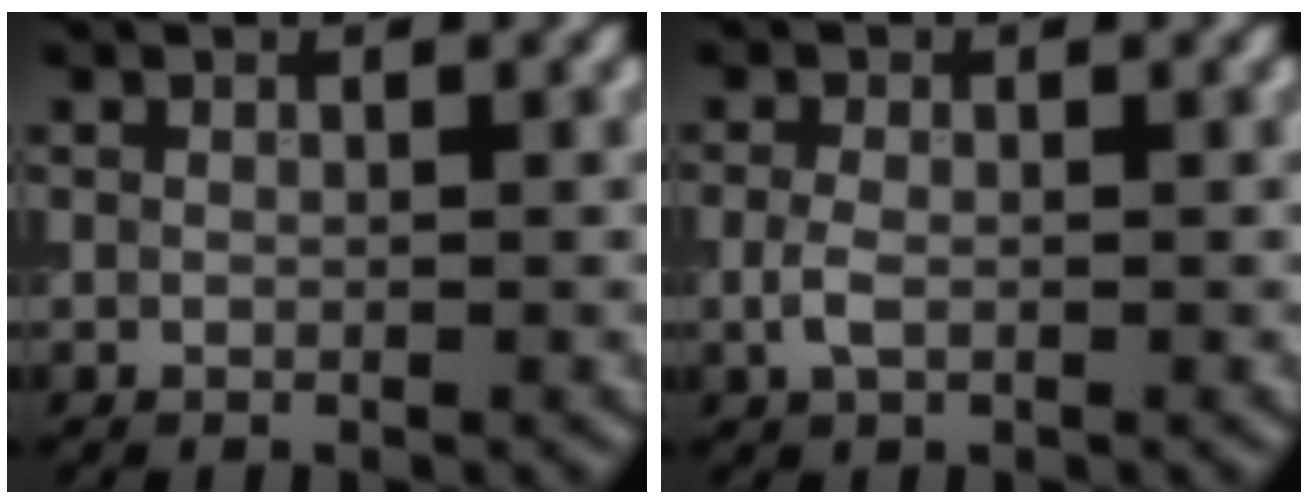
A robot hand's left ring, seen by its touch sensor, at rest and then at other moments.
{"total": 1.6, "force": [-0.4, 0.9, 1.2], "torque": [-0.033, 0.000, -0.011]}